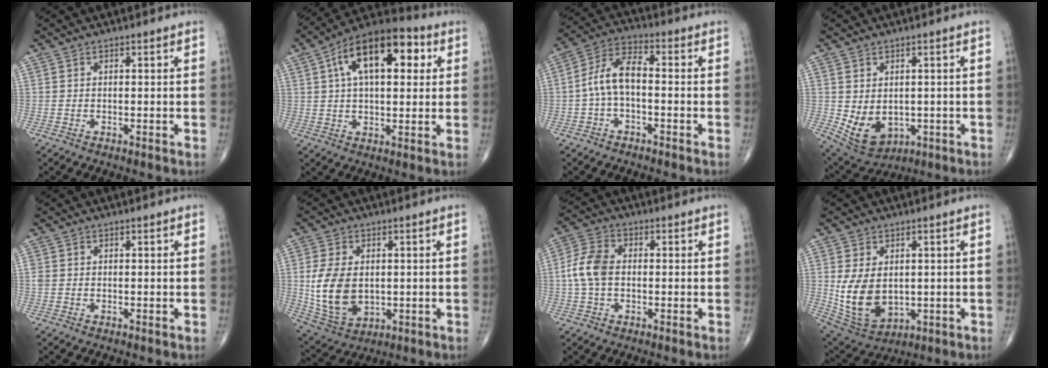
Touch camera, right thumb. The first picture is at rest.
{"total": 17.9, "force": [5.4, 9.0, 14.5], "torque": [-0.206, 0.022, 0.076]}
{"total": 8.0, "force": [-1.1, 4.0, 6.8], "torque": [-0.134, 0.035, -0.032]}
{"total": 8.6, "force": [-1.1, 6.2, 5.8], "torque": [-0.082, -0.008, 0.008]}
{"total": 1.0, "force": [0.1, 0.9, 0.5], "torque": [-0.012, 0.002, 0.003]}
{"total": 12.6, "force": [0.1, 8.3, 9.4], "torque": [-0.174, -0.010, 0.022]}
{"total": 7.4, "force": [-0.2, 4.9, 5.6], "torque": [-0.119, 0.019, -0.012]}
{"total": 11.1, "force": [0.2, 7.6, 8.1], "torque": [-0.137, -0.012, 0.031]}